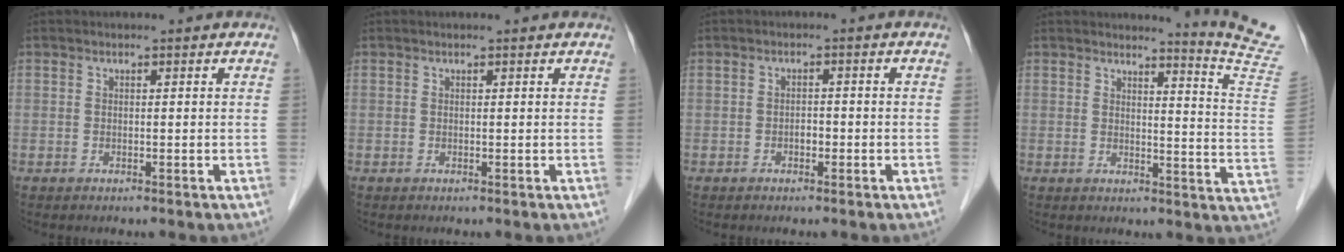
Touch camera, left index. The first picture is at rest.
{"total": 1.3, "force": [1.2, 0.3, 0.5], "torque": [-0.010, 0.014, 0.014]}
{"total": 1.3, "force": [-0.8, 0.7, 0.7], "torque": [-0.010, 0.001, -0.013]}
{"total": 10.9, "force": [10.3, -3.1, 1.4], "torque": [-0.031, -0.121, 0.109]}